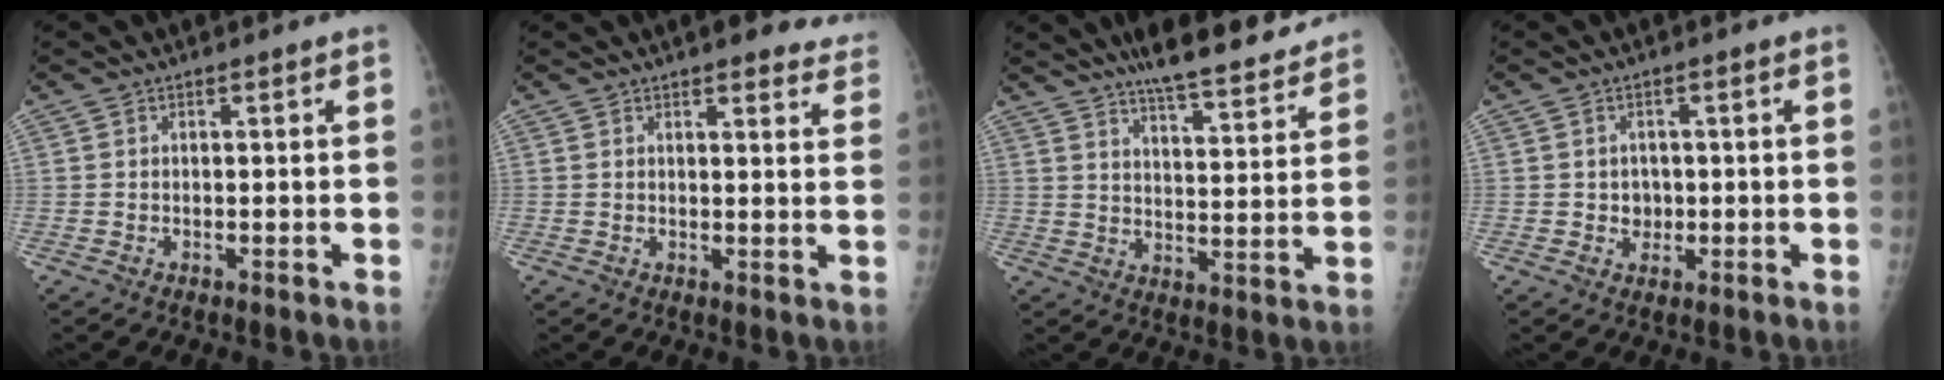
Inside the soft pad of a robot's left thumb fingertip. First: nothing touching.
{"total": 10.3, "force": [9.0, 2.8, 4.3], "torque": [-0.006, -0.031, 0.086]}
{"total": 16.2, "force": [13.9, 3.1, 7.7], "torque": [-0.085, -0.069, 0.196]}
{"total": 2.5, "force": [-0.1, 2.3, 0.9], "torque": [0.004, 0.005, 0.001]}